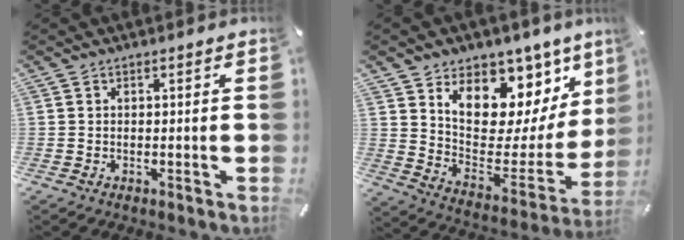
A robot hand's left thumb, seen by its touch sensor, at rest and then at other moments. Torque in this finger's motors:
{"motor_torque": [2.65, 2.36, 1.73, -1.04, 0.15]}